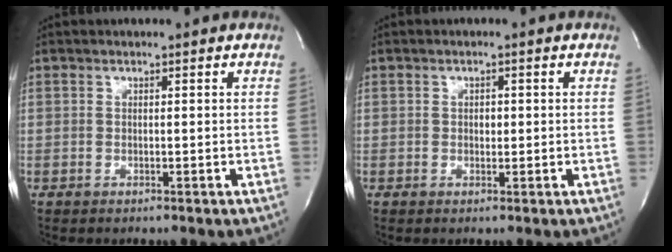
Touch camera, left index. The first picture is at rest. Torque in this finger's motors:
{"motor_torque": [0.07, -0.04, 0.00, 0.00]}